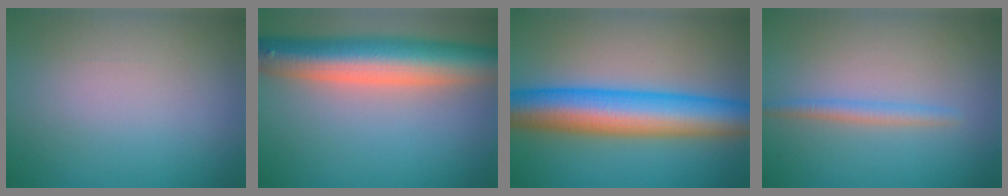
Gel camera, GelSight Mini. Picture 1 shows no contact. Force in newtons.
{"total": 10.1, "press": 10.0, "slide": 0.7}
{"total": 10.5, "press": 10.5, "slide": 0.2}
{"total": 1.6, "press": 1.6, "slide": 0.0}